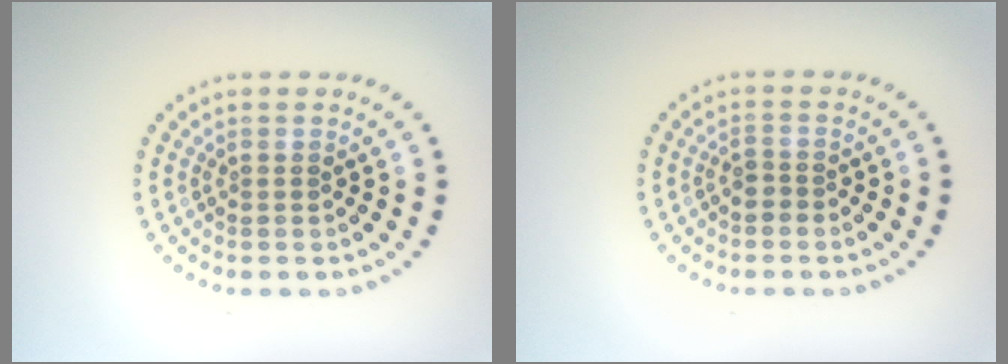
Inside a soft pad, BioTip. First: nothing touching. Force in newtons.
{"total": 1.0, "press": 0.8, "slide": 0.6}